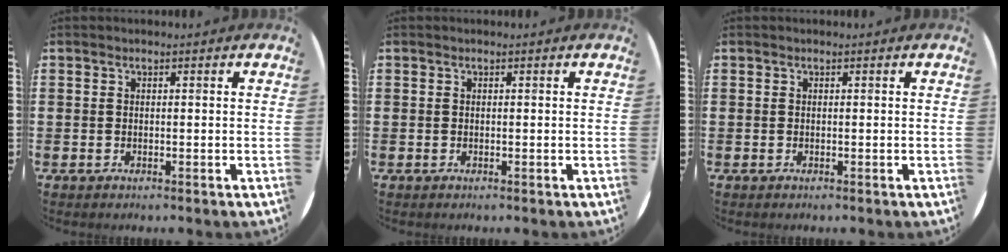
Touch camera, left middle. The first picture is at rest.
{"total": 0.0}
{"total": 0.0}